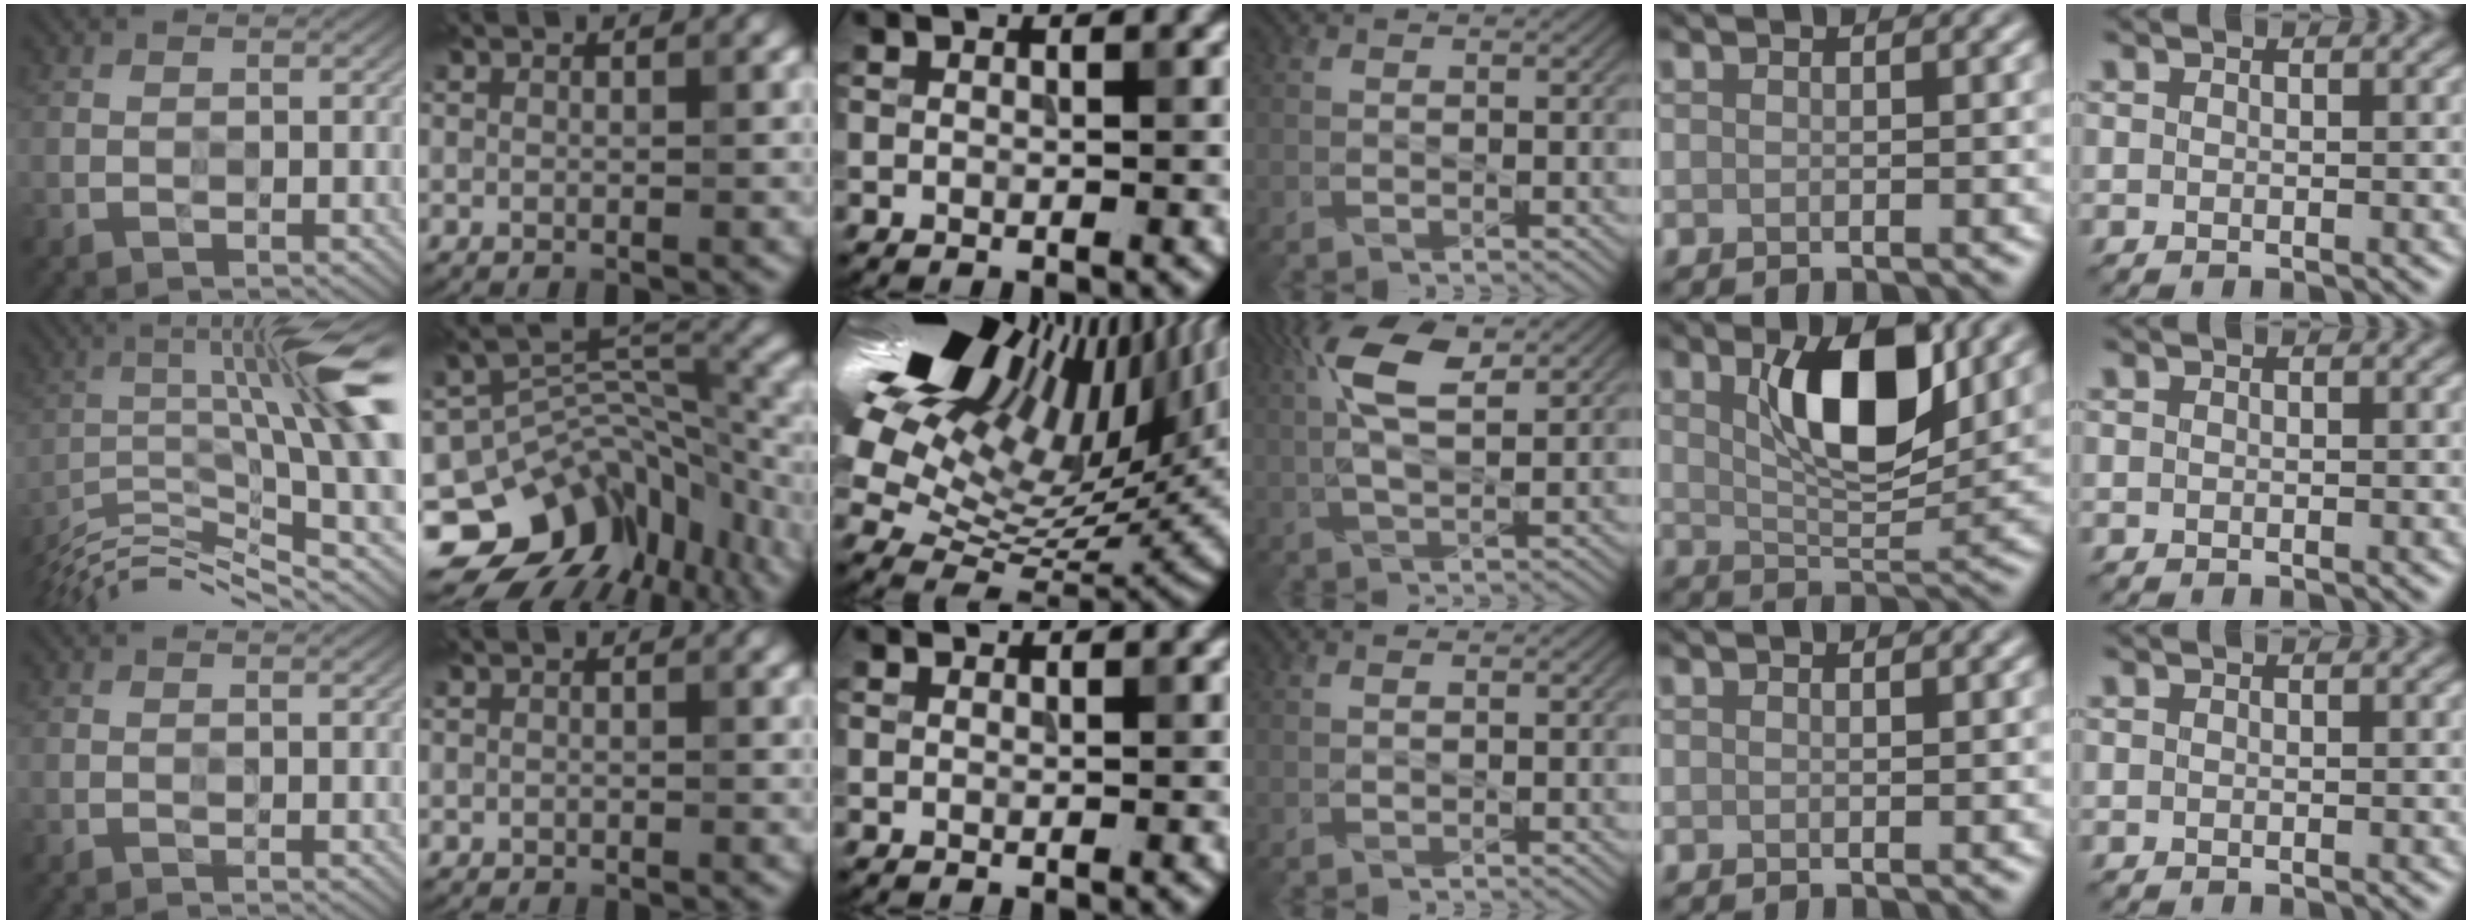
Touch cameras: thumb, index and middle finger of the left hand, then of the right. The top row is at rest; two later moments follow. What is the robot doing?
{"motion": "wipe", "object": "glasses"}